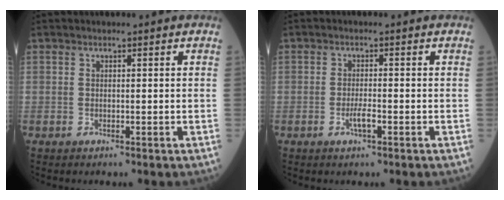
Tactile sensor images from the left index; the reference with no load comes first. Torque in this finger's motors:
{"motor_torque": [0.61, 0.02, 0.14, 0.07]}